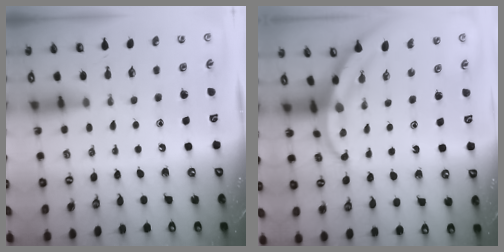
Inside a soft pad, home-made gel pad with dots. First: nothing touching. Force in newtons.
{"total": 3.7, "press": 3.7, "slide": 0.5}